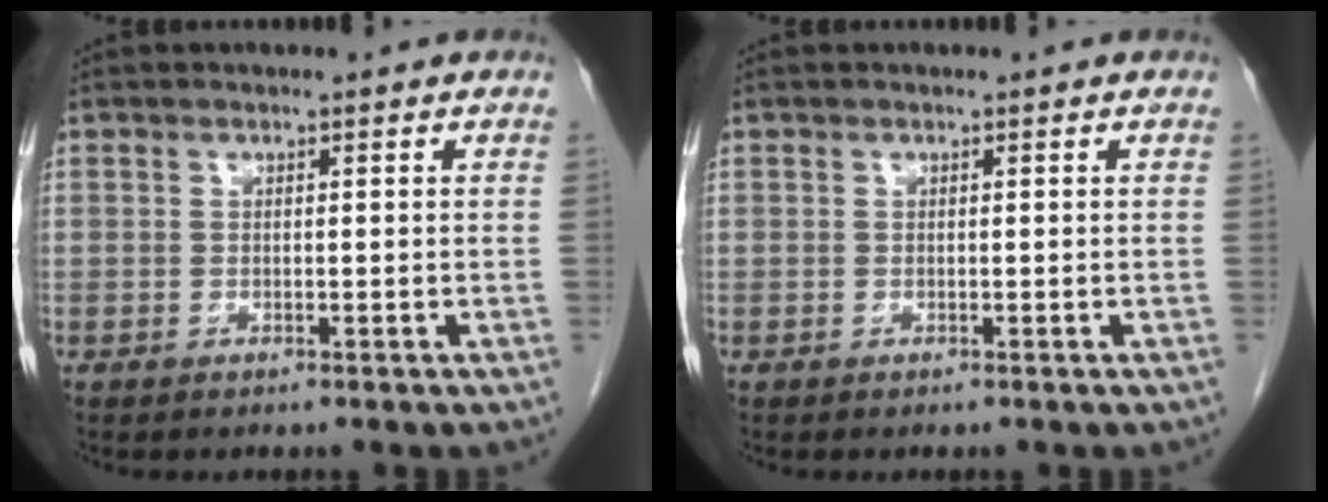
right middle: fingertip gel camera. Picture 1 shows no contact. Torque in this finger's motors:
{"motor_torque": [-0.01, 0.16, -0.02, -0.01]}